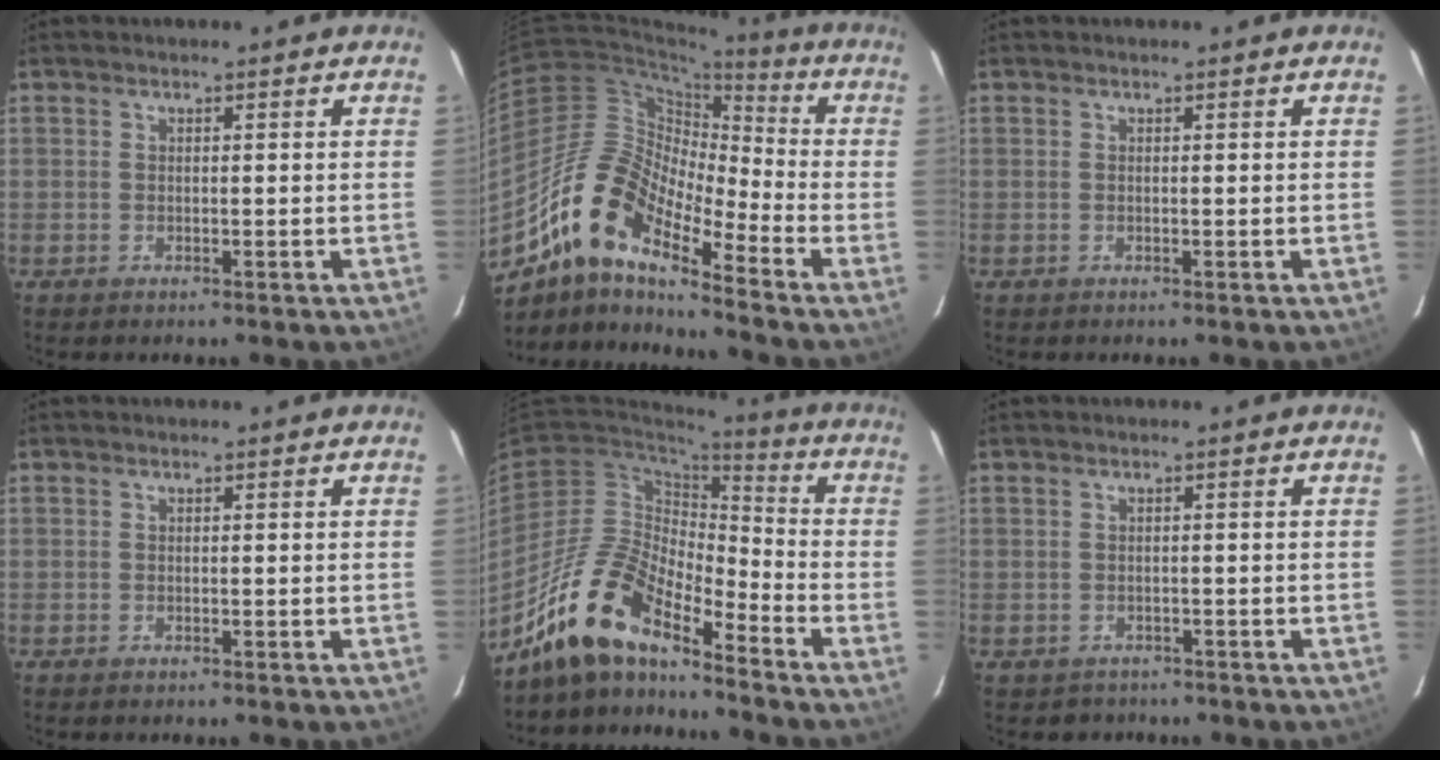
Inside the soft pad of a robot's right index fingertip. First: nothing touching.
{"total": 15.0, "force": [-10.2, 4.6, 10.0], "torque": [-0.161, 0.003, -0.211]}
{"total": 0.0}
{"total": 0.0}
{"total": 15.4, "force": [-12.9, 4.2, 7.3], "torque": [-0.140, -0.001, -0.255]}
{"total": 2.3, "force": [-1.4, 1.8, -0.1], "torque": [0.000, 0.008, -0.016]}